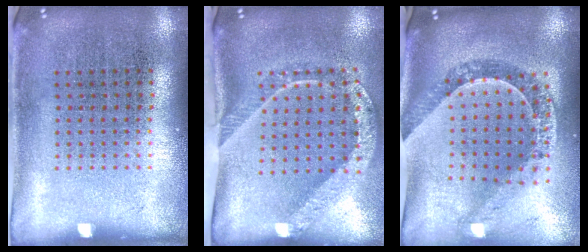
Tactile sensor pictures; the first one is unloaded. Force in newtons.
{"total": 2.4, "press": 1.7, "slide": 1.7}
{"total": 1.2, "press": 1.1, "slide": 0.3}